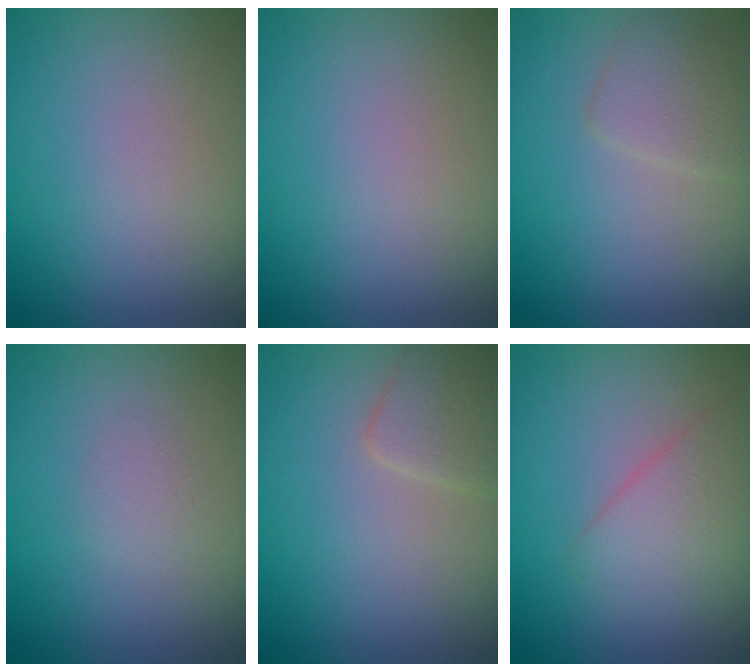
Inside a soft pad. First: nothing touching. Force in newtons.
{"total": 0.0}
{"total": 2.3, "press": 2.3, "slide": 0.0}
{"total": 0.8, "press": 0.8, "slide": 0.1}
{"total": 2.5, "press": 2.5, "slide": 0.3}
{"total": 2.8, "press": 2.7, "slide": 0.2}